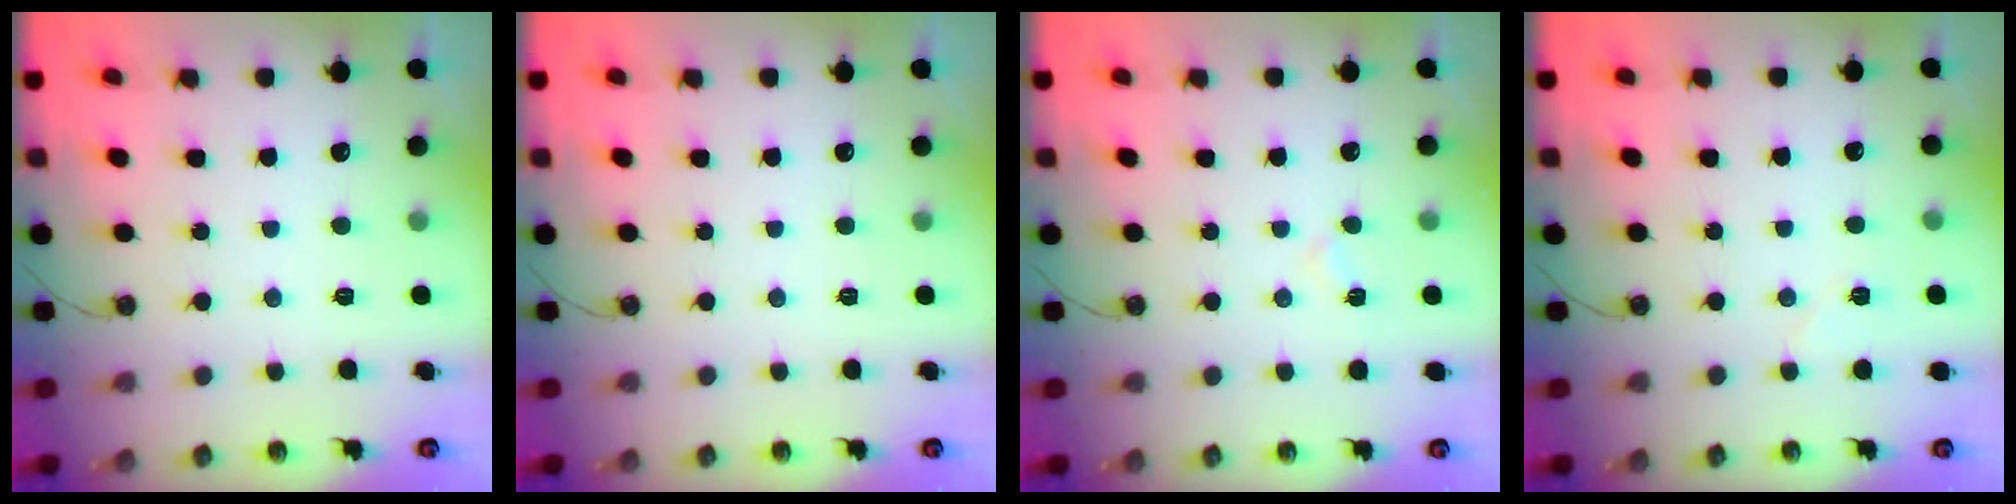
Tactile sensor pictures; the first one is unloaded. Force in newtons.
{"total": 0.0}
{"total": 4.7, "press": 4.2, "slide": 2.1}
{"total": 4.3, "press": 3.9, "slide": 1.9}